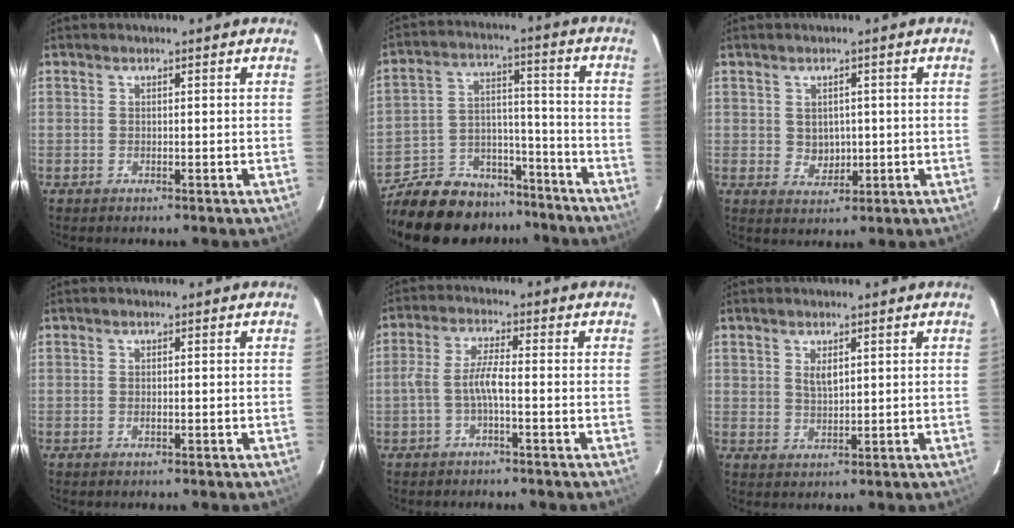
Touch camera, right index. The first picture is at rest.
{"total": 19.5, "force": [-15.8, 9.5, 6.2], "torque": [-0.151, 0.049, -0.228]}
{"total": 3.6, "force": [0.2, 3.3, 1.5], "torque": [-0.026, 0.000, 0.012]}
{"total": 0.6, "force": [-0.1, 0.4, 0.4], "torque": [-0.009, -0.002, -0.001]}
{"total": 4.5, "force": [-1.6, 0.8, 4.2], "torque": [-0.095, 0.010, -0.031]}
{"total": 2.9, "force": [1.3, 1.7, 1.9], "torque": [-0.030, 0.001, 0.024]}